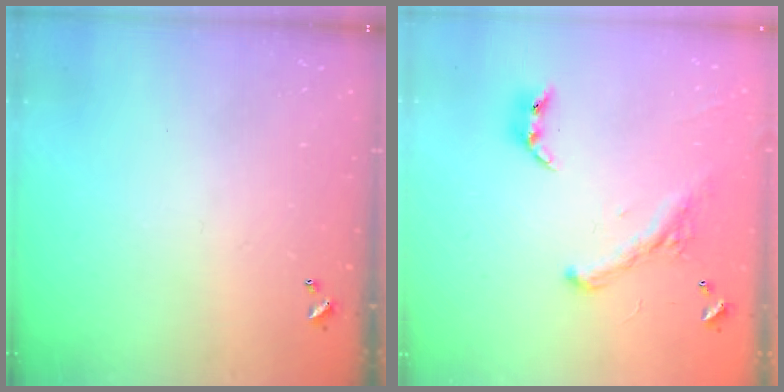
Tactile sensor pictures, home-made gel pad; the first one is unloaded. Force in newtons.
{"total": 2.6, "press": 2.3, "slide": 1.3}